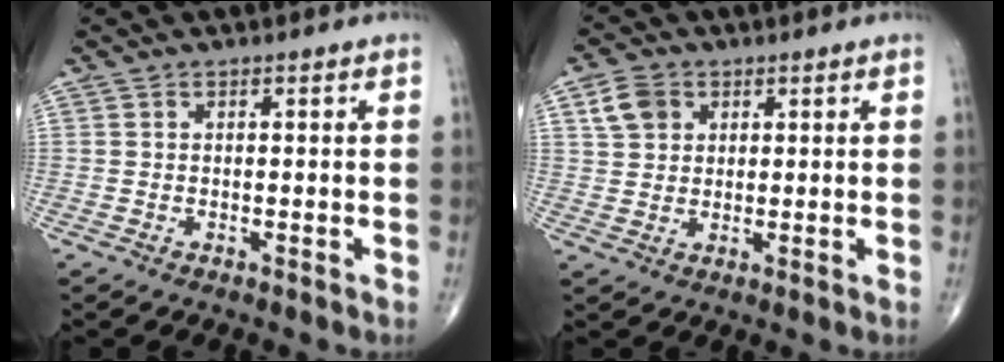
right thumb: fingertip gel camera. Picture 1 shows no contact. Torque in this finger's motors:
{"motor_torque": [-0.33, 0.42, -0.10, 0.03, 0.05]}